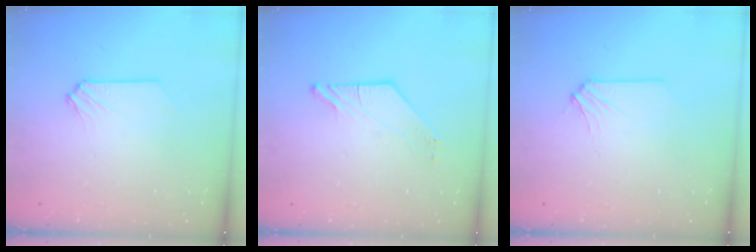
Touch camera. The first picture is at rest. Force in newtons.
{"total": 3.4, "press": 3.4, "slide": 0.3}
{"total": 0.6, "press": 0.6, "slide": 0.1}